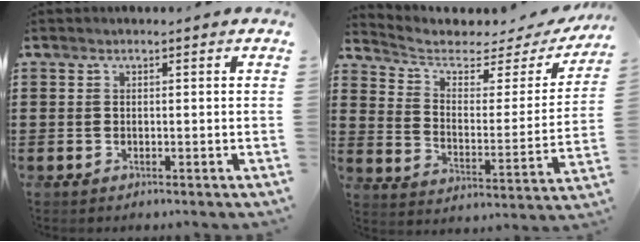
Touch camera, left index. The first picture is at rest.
{"total": 4.3, "force": [3.1, 1.9, 2.3], "torque": [-0.065, -0.018, 0.047]}